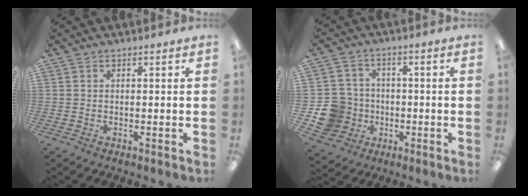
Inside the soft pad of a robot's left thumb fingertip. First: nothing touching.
{"total": 10.4, "force": [-2.8, 9.6, 2.7], "torque": [-0.078, 0.030, -0.041]}